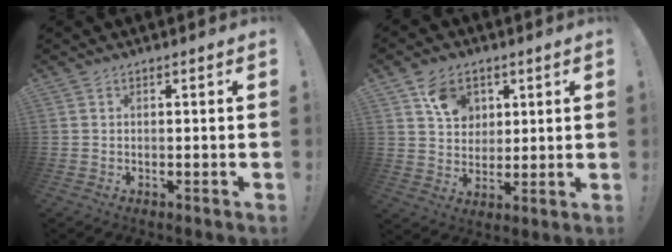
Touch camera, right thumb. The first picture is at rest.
{"total": 9.5, "force": [4.6, 7.5, 3.7], "torque": [-0.043, -0.021, 0.087]}